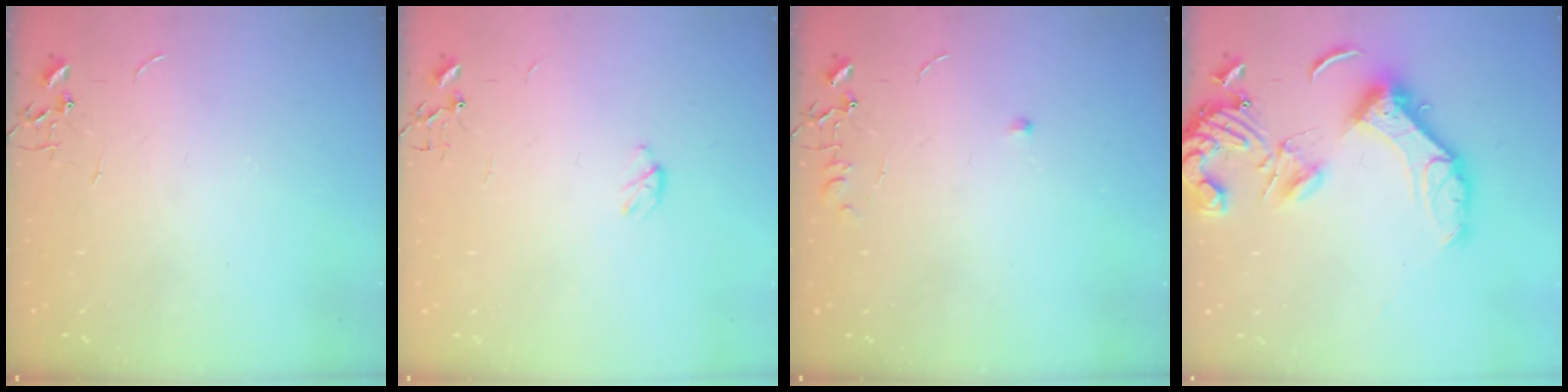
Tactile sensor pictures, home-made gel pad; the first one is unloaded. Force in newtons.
{"total": 3.9, "press": 3.8, "slide": 0.5}
{"total": 4.3, "press": 4.3, "slide": 0.6}
{"total": 18.0, "press": 17.9, "slide": 2.0}